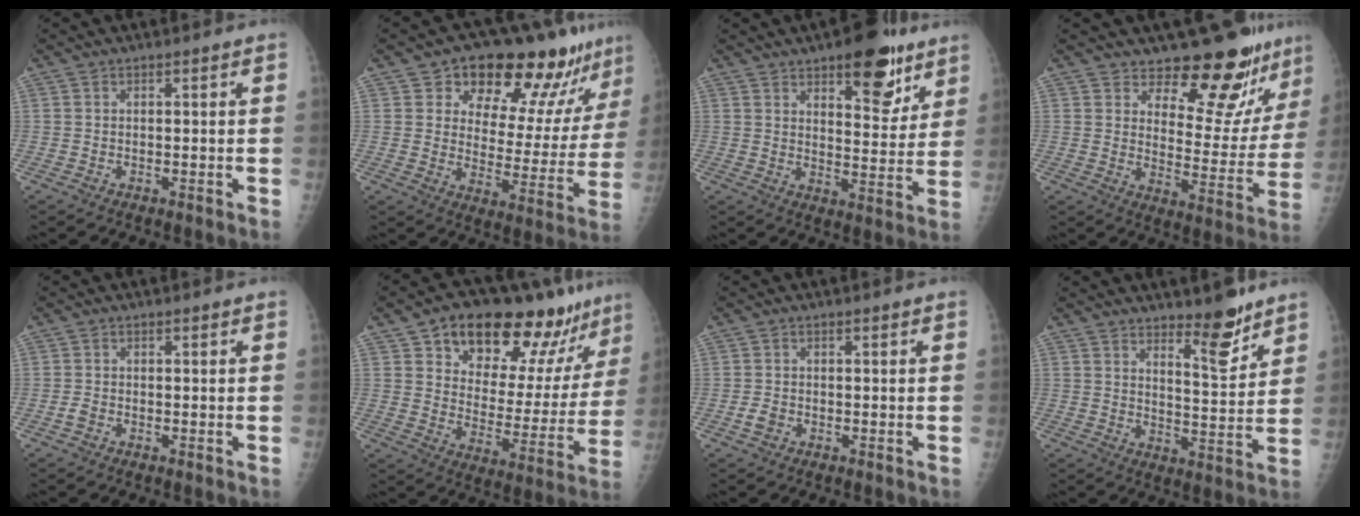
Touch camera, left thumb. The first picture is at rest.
{"total": 18.4, "force": [13.5, 8.0, 9.6], "torque": [-0.079, -0.066, 0.181]}
{"total": 13.7, "force": [8.3, 5.8, 9.3], "torque": [-0.080, -0.044, 0.115]}
{"total": 15.8, "force": [13.5, 5.4, 6.2], "torque": [-0.026, -0.115, 0.173]}
{"total": 1.4, "force": [-0.7, 0.9, 0.8], "torque": [-0.016, 0.001, -0.014]}
{"total": 21.7, "force": [15.4, 9.6, 11.9], "torque": [-0.126, -0.070, 0.225]}
{"total": 2.1, "force": [-0.8, 1.5, 1.1], "torque": [-0.018, 0.002, -0.016]}
{"total": 8.0, "force": [6.1, 2.1, 4.8], "torque": [-0.055, -0.057, 0.096]}